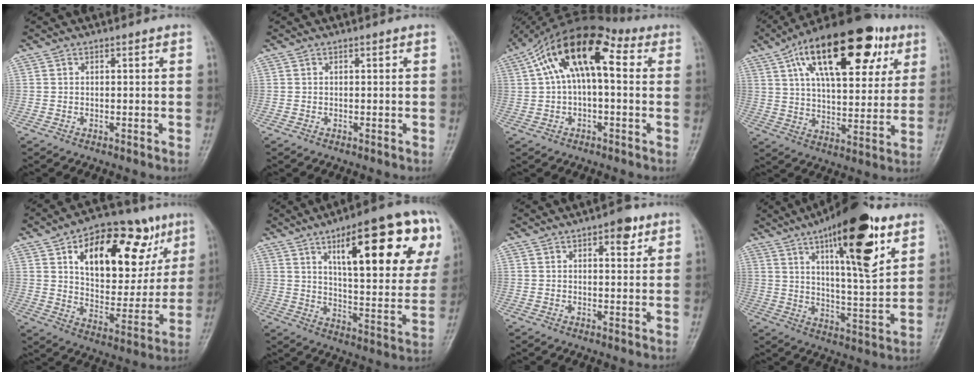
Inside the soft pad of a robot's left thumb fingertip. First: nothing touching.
{"total": 0.0}
{"total": 15.2, "force": [3.4, 7.4, 12.8], "torque": [-0.211, 0.047, 0.047]}
{"total": 25.2, "force": [11.9, 11.2, 19.2], "torque": [-0.269, -0.015, 0.193]}
{"total": 23.7, "force": [10.1, 13.0, 17.1], "torque": [-0.199, -0.014, 0.159]}
{"total": 26.5, "force": [11.7, 8.2, 22.4], "torque": [-0.282, -0.021, 0.172]}
{"total": 4.9, "force": [2.6, 2.2, 3.5], "torque": [-0.030, -0.008, 0.030]}
{"total": 20.9, "force": [10.8, 5.9, 16.9], "torque": [-0.231, -0.043, 0.166]}